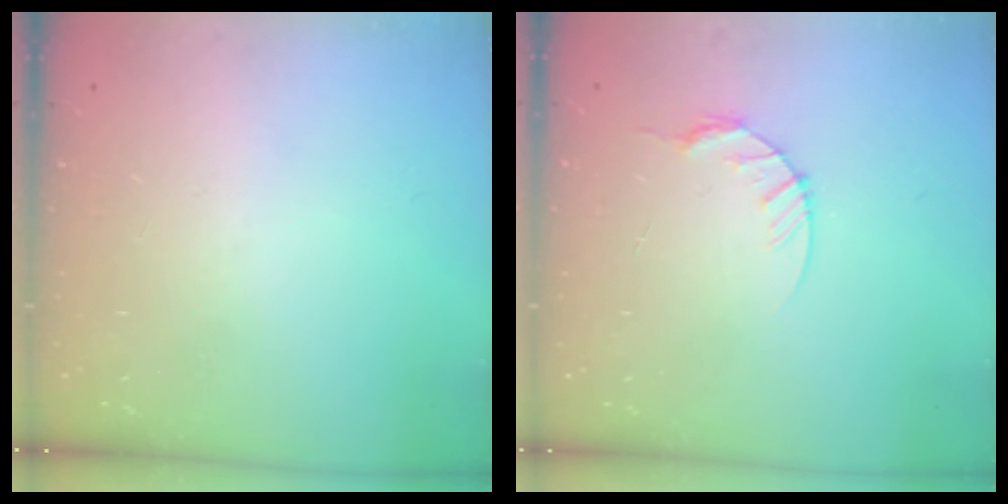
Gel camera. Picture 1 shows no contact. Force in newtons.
{"total": 5.1, "press": 5.0, "slide": 0.6}